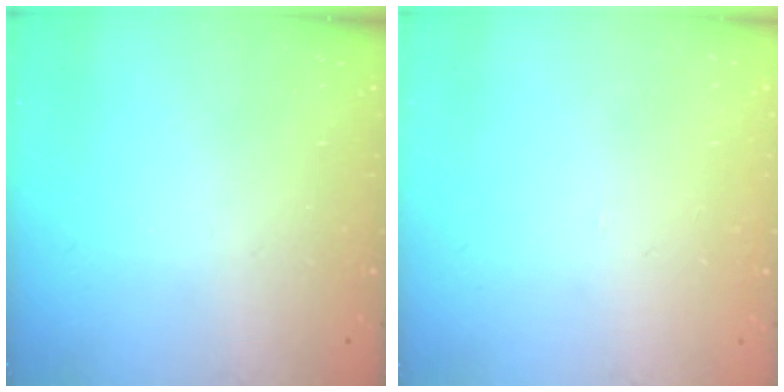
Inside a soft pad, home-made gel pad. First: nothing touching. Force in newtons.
{"total": 2.7, "press": 2.7, "slide": 0.3}